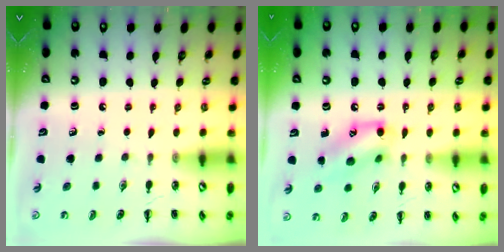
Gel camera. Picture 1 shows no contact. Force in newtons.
{"total": 13.2, "press": 13.1, "slide": 1.2}